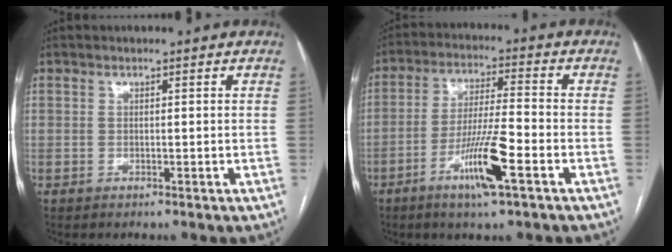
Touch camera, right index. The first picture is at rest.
{"total": 10.0, "force": [-4.6, 0.3, 8.9], "torque": [-0.169, -0.009, -0.083]}